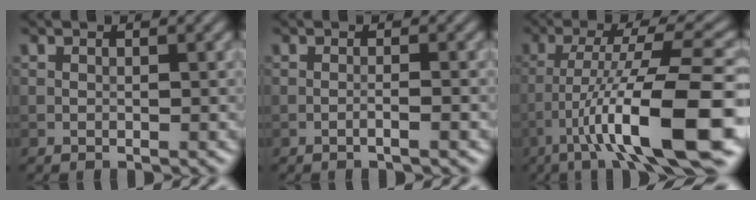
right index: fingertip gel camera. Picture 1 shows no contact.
{"total": 1.3, "force": [-0.5, 0.2, 1.1], "torque": [-0.014, 0.002, -0.015]}
{"total": 11.6, "force": [-4.9, 1.9, 10.4], "torque": [-0.166, 0.021, -0.074]}